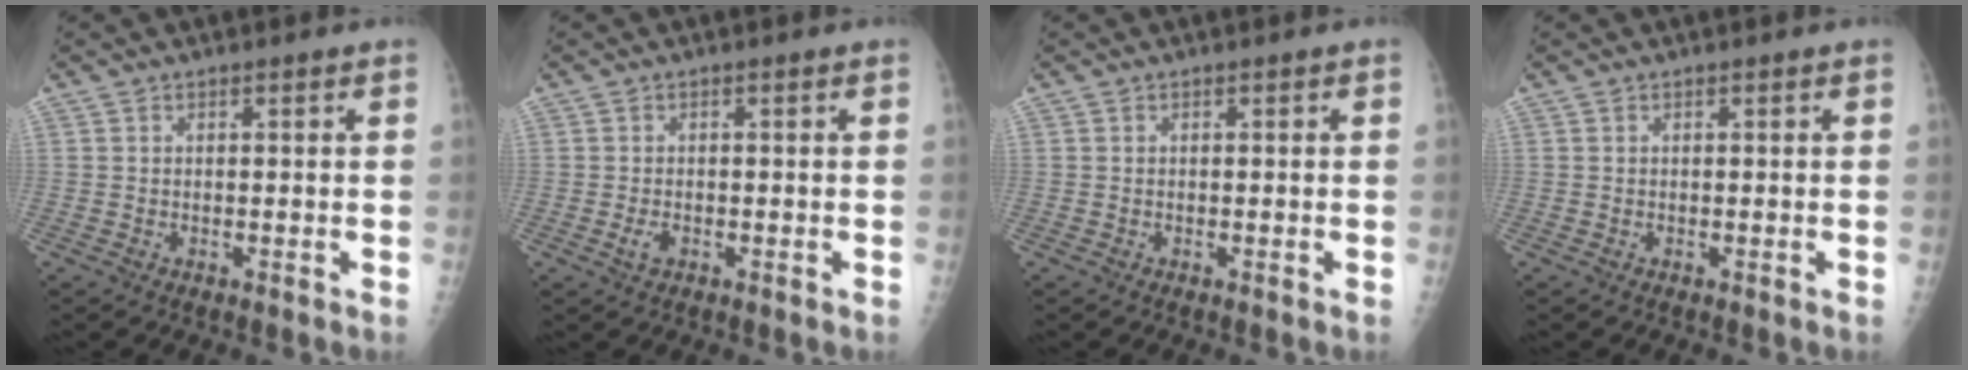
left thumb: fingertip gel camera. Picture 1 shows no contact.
{"total": 1.7, "force": [-0.5, 1.0, 1.3], "torque": [-0.024, 0.000, -0.006]}
{"total": 0.0}
{"total": 0.0}